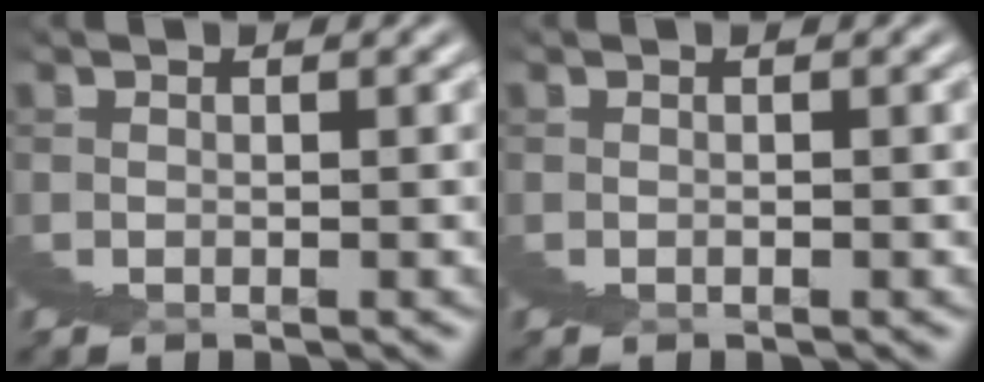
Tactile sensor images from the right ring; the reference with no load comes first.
{"total": 0.0}